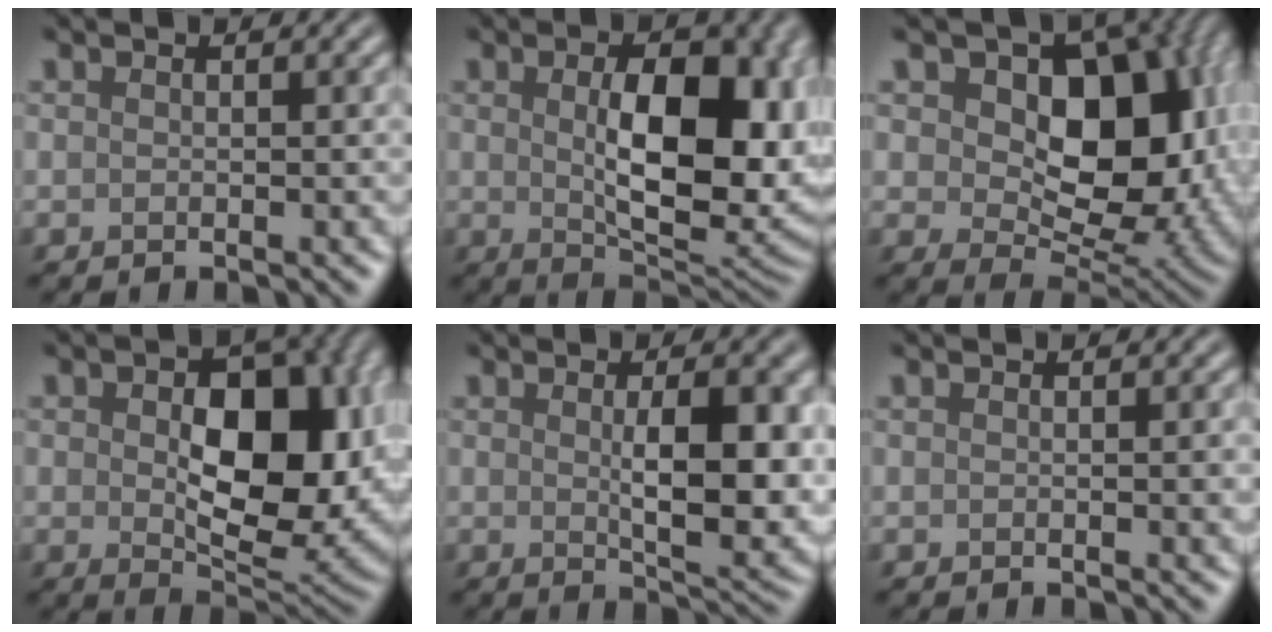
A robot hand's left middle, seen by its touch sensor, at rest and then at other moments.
{"total": 11.7, "force": [0.5, 6.2, 9.9], "torque": [-0.145, -0.015, 0.026]}
{"total": 12.2, "force": [2.8, 8.0, 8.8], "torque": [-0.117, -0.008, 0.038]}
{"total": 11.4, "force": [0.5, 6.7, 9.3], "torque": [-0.134, -0.009, 0.017]}
{"total": 7.2, "force": [0.5, 2.3, 6.8], "torque": [-0.100, -0.010, 0.015]}
{"total": 0.8, "force": [0.0, 0.1, 0.8], "torque": [-0.009, 0.000, 0.000]}